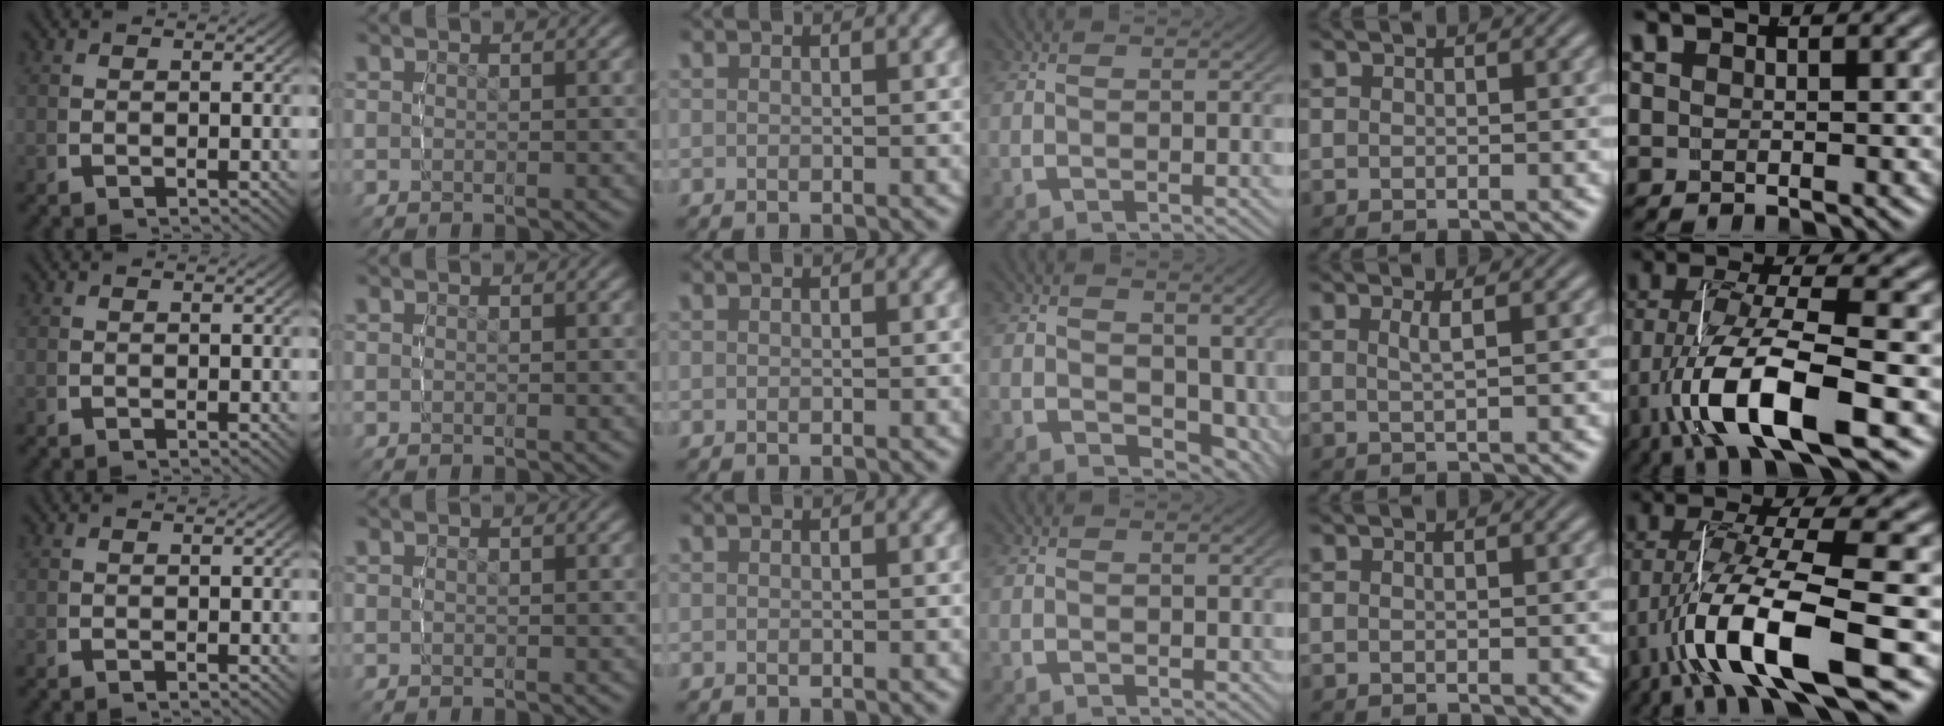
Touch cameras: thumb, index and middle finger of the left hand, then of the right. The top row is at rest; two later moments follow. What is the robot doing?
{"motion": "lift_and_place", "object": "condiment"}